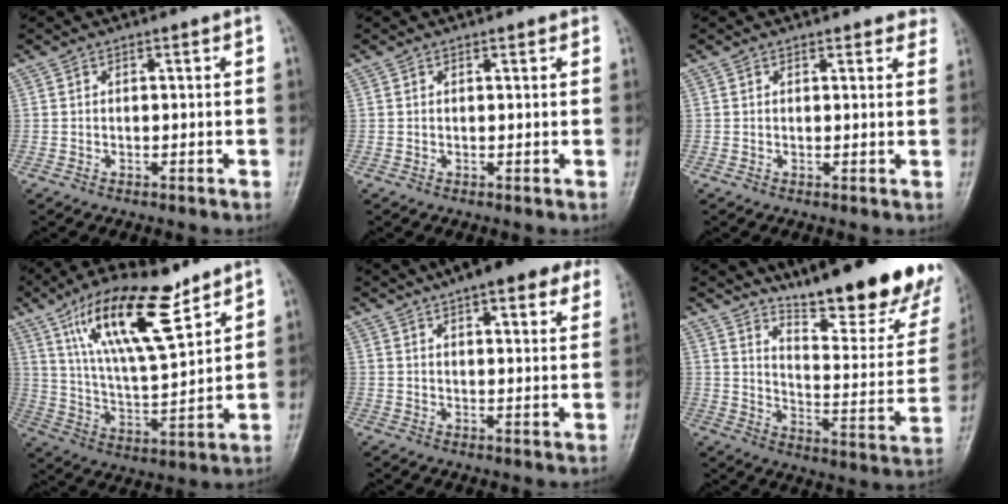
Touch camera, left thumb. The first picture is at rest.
{"total": 1.1, "force": [0.8, 0.5, 0.5], "torque": [-0.005, -0.003, 0.008]}
{"total": 4.3, "force": [3.8, 1.6, 1.0], "torque": [0.019, -0.014, 0.029]}
{"total": 19.4, "force": [11.5, 6.4, 14.2], "torque": [-0.224, -0.051, 0.215]}
{"total": 16.6, "force": [11.1, 4.8, 11.3], "torque": [-0.136, -0.008, 0.138]}
{"total": 26.1, "force": [19.8, 5.9, 16.0], "torque": [-0.192, -0.134, 0.281]}